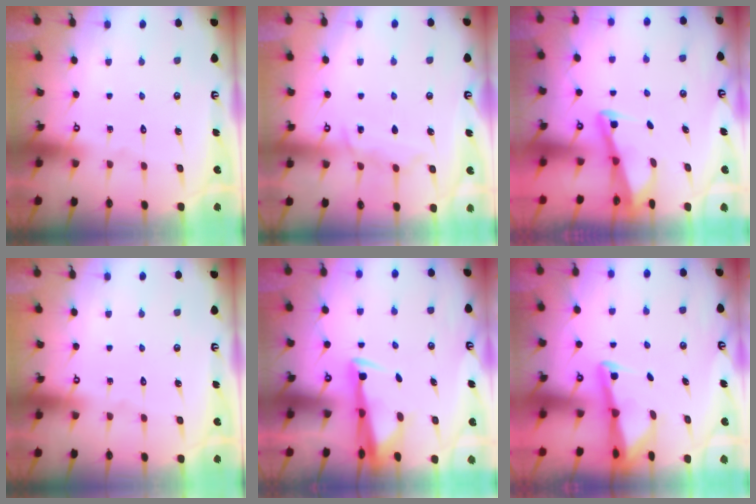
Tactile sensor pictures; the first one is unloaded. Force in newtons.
{"total": 7.6, "press": 7.6, "slide": 0.9}
{"total": 3.0, "press": 3.0, "slide": 0.3}
{"total": 0.0}
{"total": 3.2, "press": 3.1, "slide": 0.8}
{"total": 3.0, "press": 3.0, "slide": 0.4}